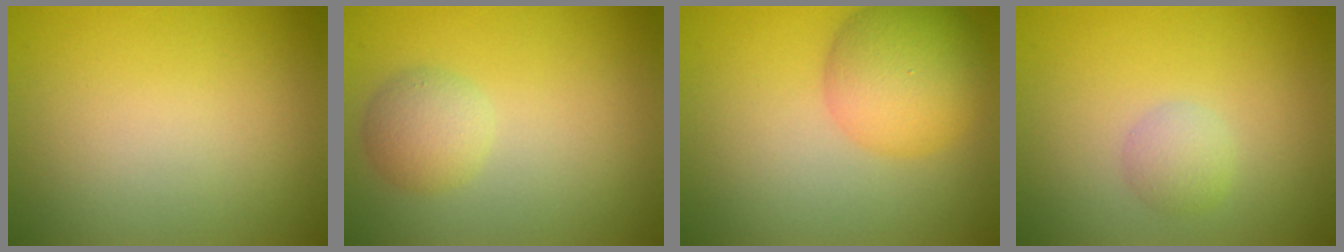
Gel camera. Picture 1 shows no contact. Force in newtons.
{"total": 2.4, "press": 2.4, "slide": 0.2}
{"total": 6.2, "press": 6.2, "slide": 0.3}
{"total": 1.8, "press": 1.8, "slide": 0.1}